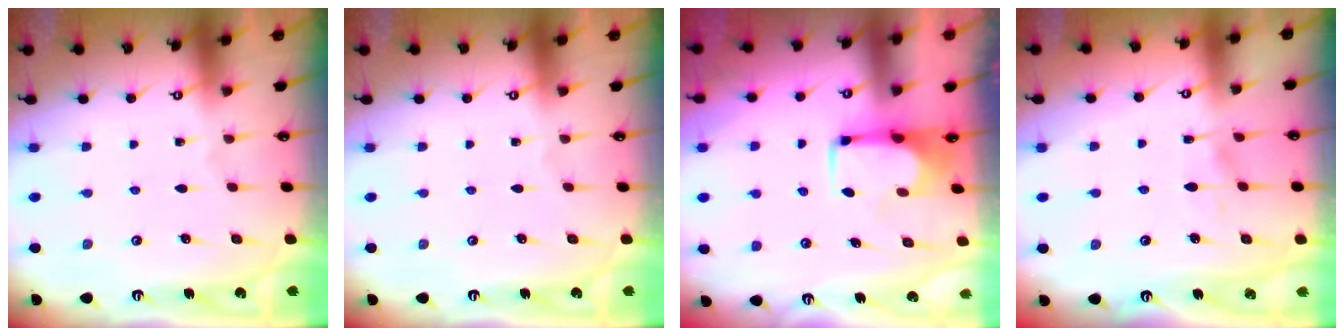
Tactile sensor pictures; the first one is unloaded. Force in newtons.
{"total": 0.0}
{"total": 1.1, "press": 1.1, "slide": 0.1}
{"total": 4.8, "press": 4.7, "slide": 0.4}